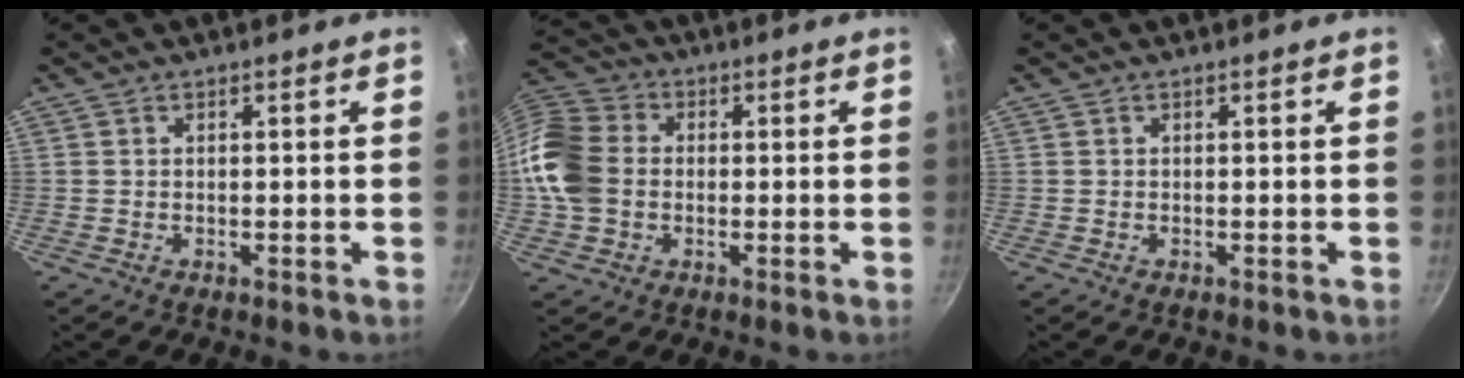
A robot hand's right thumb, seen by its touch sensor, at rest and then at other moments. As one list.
[{"total": 13.7, "force": [-0.6, 11.0, 8.1], "torque": [-0.157, 0.022, -0.029]}, {"total": 0.0}]